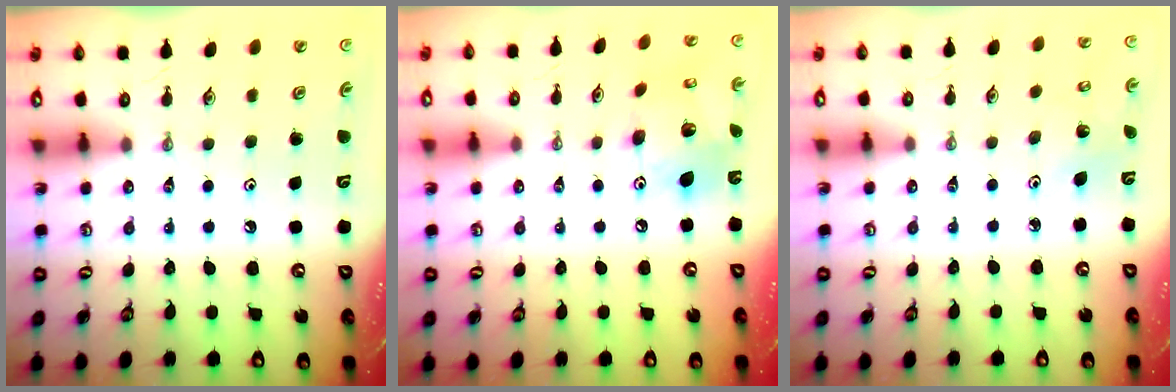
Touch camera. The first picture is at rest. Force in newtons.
{"total": 14.8, "press": 14.7, "slide": 1.5}
{"total": 2.3, "press": 2.3, "slide": 0.2}